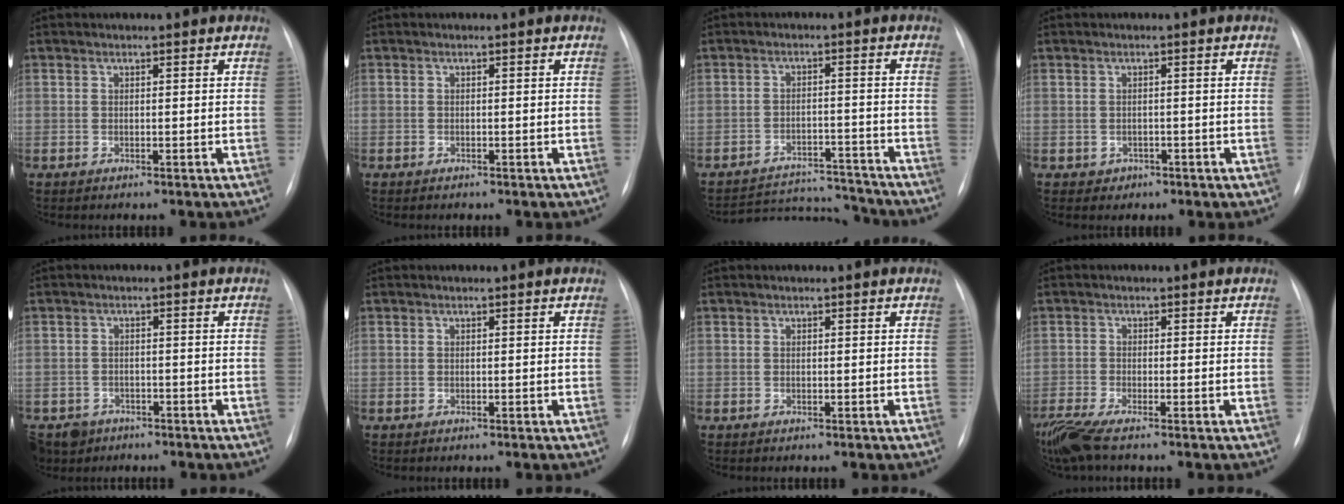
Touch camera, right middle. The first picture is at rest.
{"total": 0.5, "force": [-0.4, 0.3, 0.2], "torque": [-0.005, 0.004, -0.006]}
{"total": 10.6, "force": [-10.6, 0.8, -0.2], "torque": [0.002, 0.011, -0.156]}
{"total": 1.9, "force": [-0.8, 1.7, 0.2], "torque": [-0.004, 0.008, -0.003]}
{"total": 6.3, "force": [-4.6, 4.2, 0.8], "torque": [-0.016, 0.001, -0.074]}
{"total": 0.0}
{"total": 0.0}
{"total": 5.8, "force": [-4.4, 0.5, 3.7], "torque": [-0.083, -0.020, -0.088]}